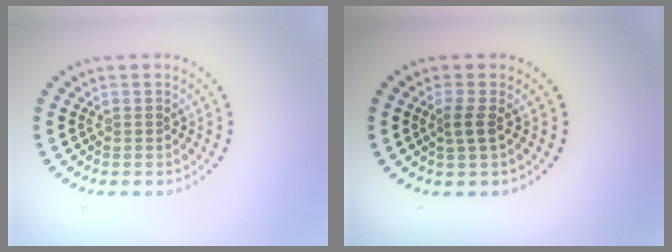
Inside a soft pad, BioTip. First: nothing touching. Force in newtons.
{"total": 1.6, "press": 1.3, "slide": 0.9}